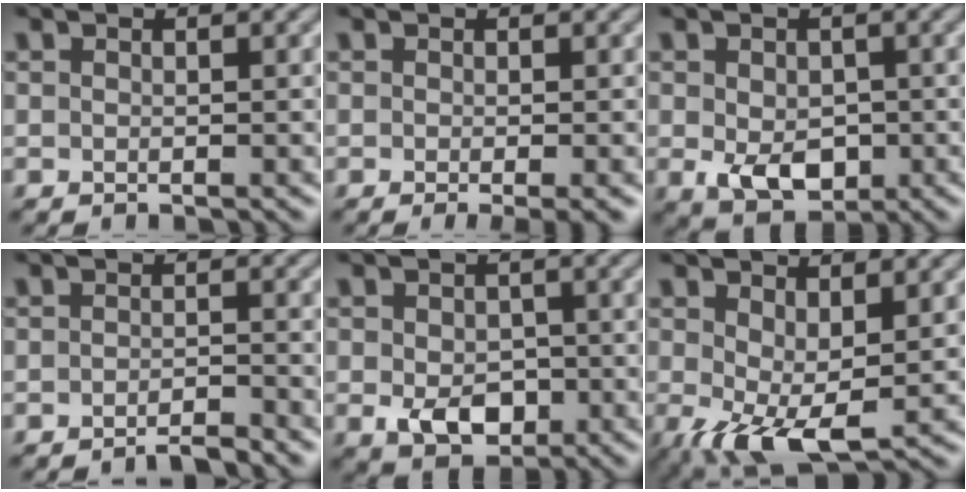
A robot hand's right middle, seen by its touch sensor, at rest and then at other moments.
{"total": 1.7, "force": [-0.4, 0.3, 1.6], "torque": [-0.019, -0.003, -0.006]}
{"total": 4.5, "force": [-1.0, 3.1, 3.1], "torque": [-0.059, -0.010, -0.011]}
{"total": 2.1, "force": [-1.8, 0.3, 1.2], "torque": [-0.008, 0.001, -0.037]}
{"total": 4.2, "force": [-1.2, 3.0, 2.7], "torque": [-0.050, -0.009, -0.020]}
{"total": 6.1, "force": [-1.0, 3.2, 5.2], "torque": [-0.113, -0.011, -0.011]}